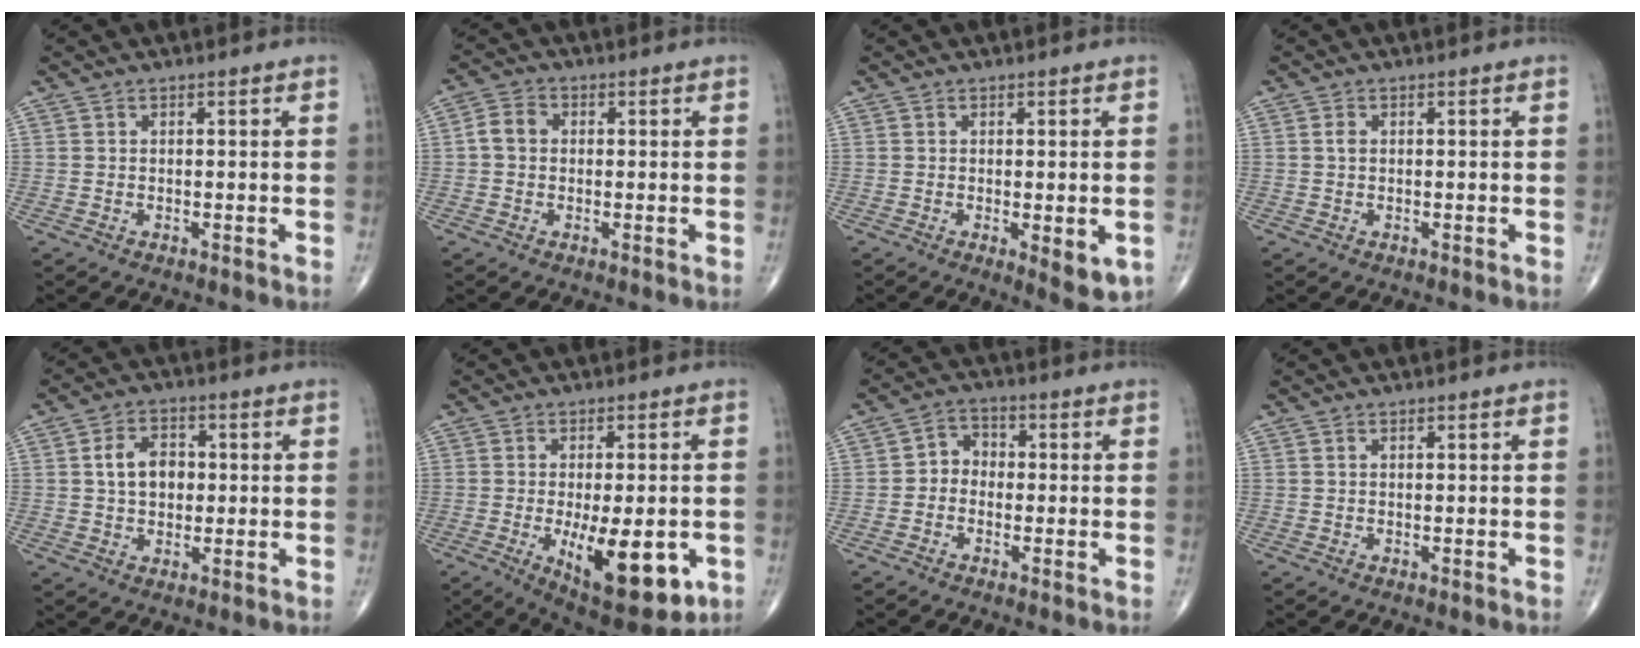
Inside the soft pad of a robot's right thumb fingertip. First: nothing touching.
{"total": 4.0, "force": [0.1, 3.2, 2.4], "torque": [-0.040, 0.012, -0.006]}
{"total": 5.8, "force": [-1.5, 2.1, 5.3], "torque": [-0.063, -0.016, -0.016]}
{"total": 0.8, "force": [0.1, 0.6, 0.6], "torque": [-0.008, 0.001, -0.001]}
{"total": 8.0, "force": [1.1, 5.7, 5.5], "torque": [-0.067, 0.005, 0.016]}
{"total": 15.9, "force": [-4.2, 6.4, 13.9], "torque": [-0.189, -0.016, -0.043]}
{"total": 4.2, "force": [-0.8, 3.5, 2.1], "torque": [-0.012, 0.020, -0.030]}
{"total": 0.0}